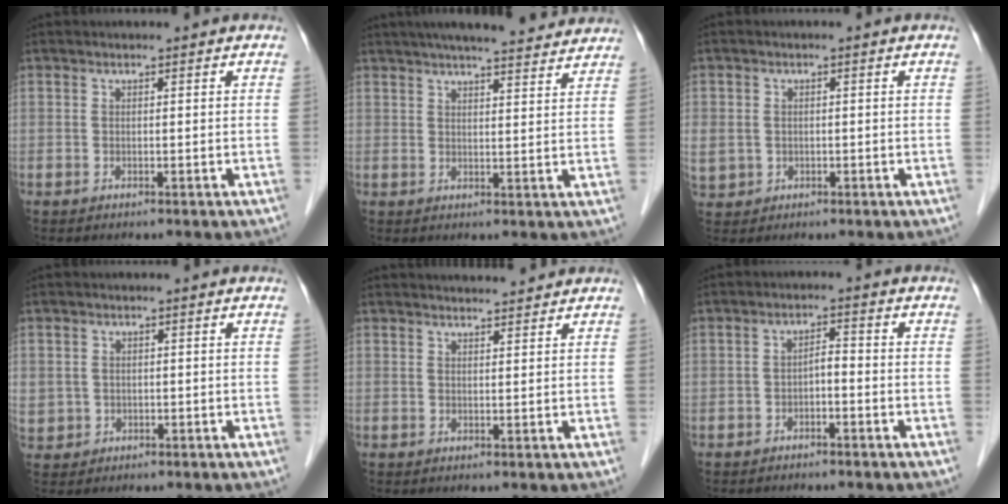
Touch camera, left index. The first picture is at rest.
{"total": 16.2, "force": [14.5, 2.0, 6.9], "torque": [-0.100, 0.028, 0.188]}
{"total": 6.7, "force": [-0.7, 6.0, 2.9], "torque": [-0.109, 0.008, 0.007]}
{"total": 3.3, "force": [-0.1, 3.2, 0.8], "torque": [-0.021, 0.005, 0.012]}
{"total": 3.4, "force": [3.4, 0.1, 0.4], "torque": [-0.012, 0.009, 0.050]}
{"total": 2.3, "force": [-1.1, 0.7, 1.8], "torque": [-0.030, 0.011, -0.018]}